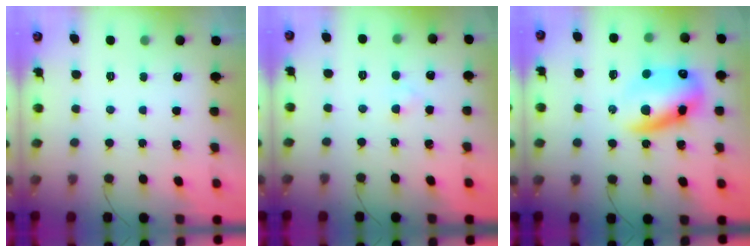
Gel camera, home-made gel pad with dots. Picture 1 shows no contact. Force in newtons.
{"total": 1.7, "press": 1.4, "slide": 0.8}
{"total": 15.8, "press": 15.3, "slide": 3.8}